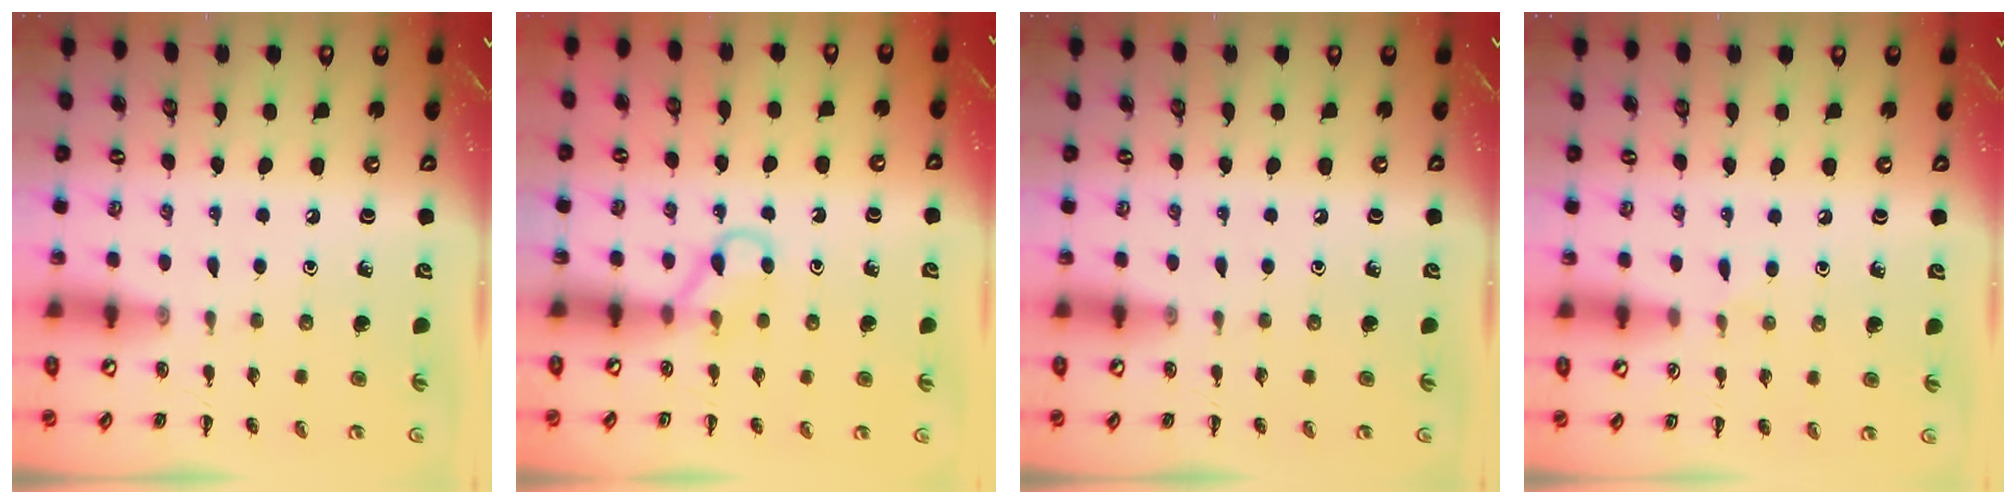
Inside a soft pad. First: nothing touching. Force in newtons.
{"total": 3.9, "press": 3.7, "slide": 1.2}
{"total": 0.0}
{"total": 3.9, "press": 3.7, "slide": 1.3}